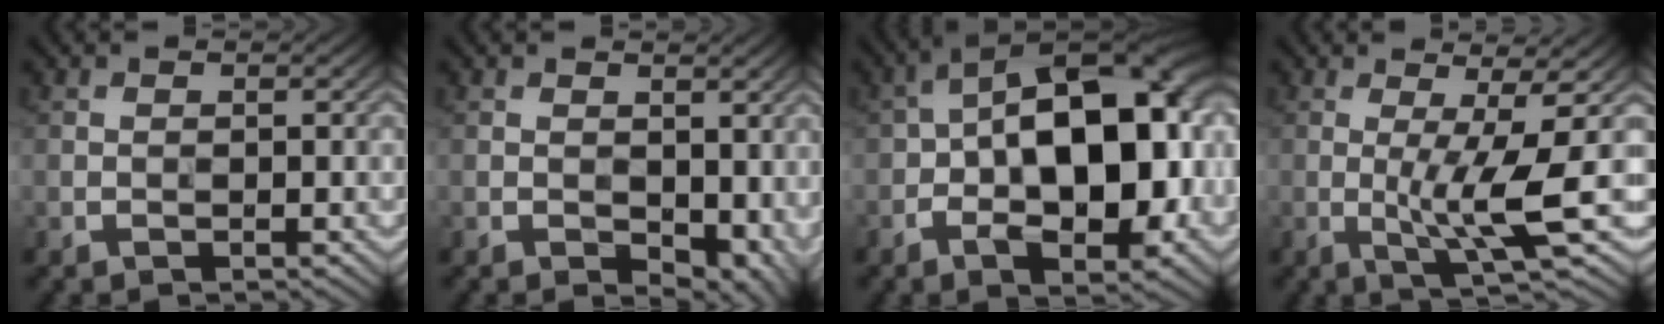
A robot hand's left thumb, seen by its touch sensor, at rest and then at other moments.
{"total": 4.9, "force": [-0.2, 3.0, 3.8], "torque": [-0.063, -0.011, 0.003]}
{"total": 18.9, "force": [-1.2, 10.4, 15.8], "torque": [-0.198, 0.022, -0.028]}
{"total": 6.9, "force": [-0.2, 0.6, 6.9], "torque": [-0.128, 0.008, -0.002]}